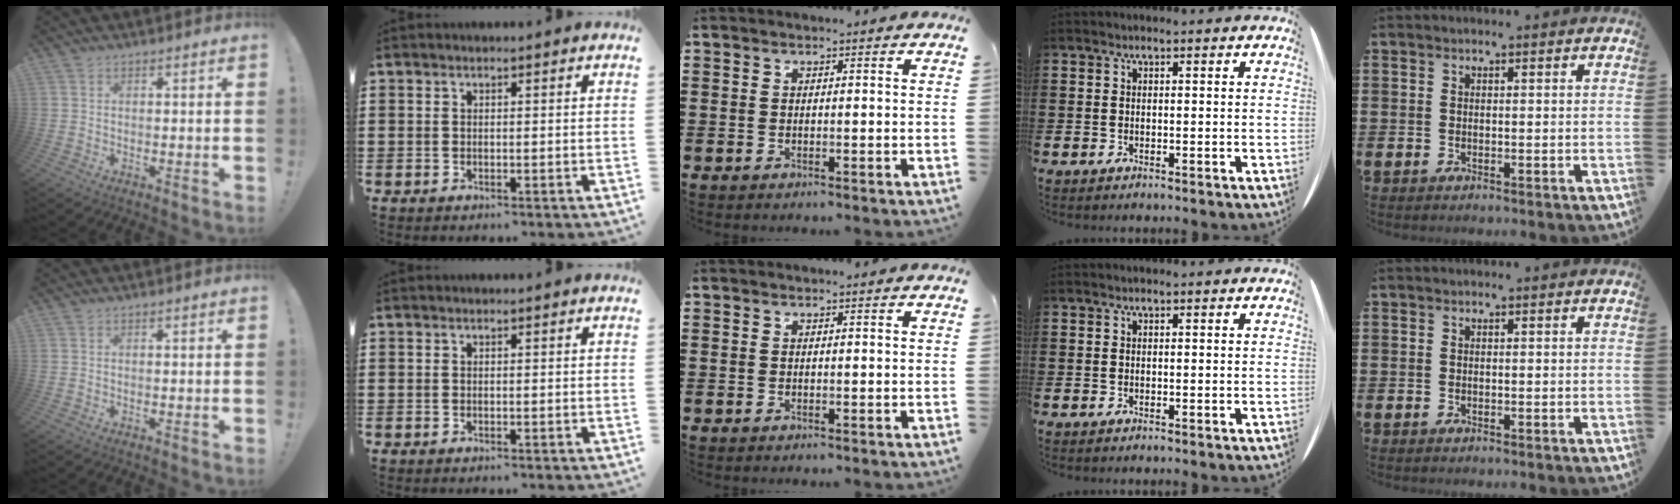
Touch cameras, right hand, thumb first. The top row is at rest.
{}